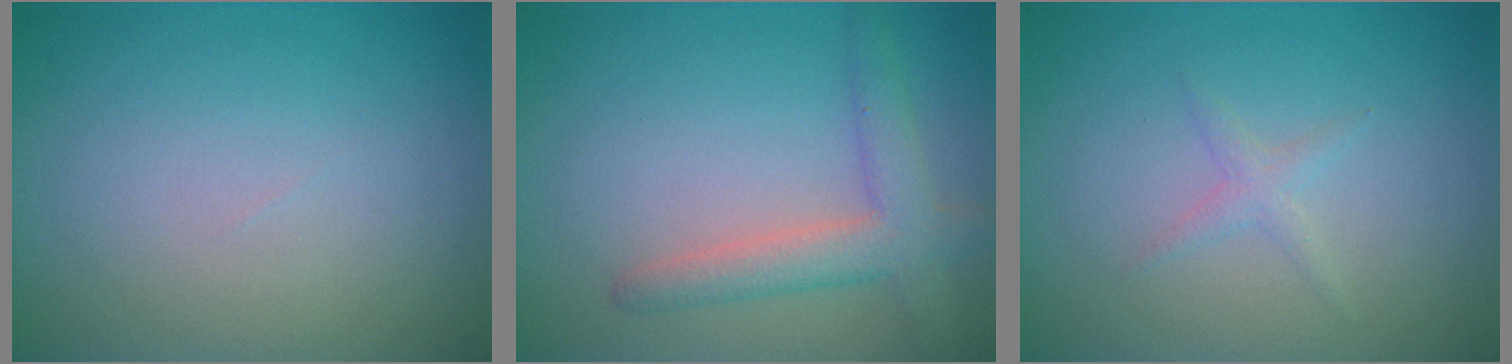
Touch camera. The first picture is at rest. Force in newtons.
{"total": 3.8, "press": 3.8, "slide": 0.2}
{"total": 1.1, "press": 1.1, "slide": 0.1}